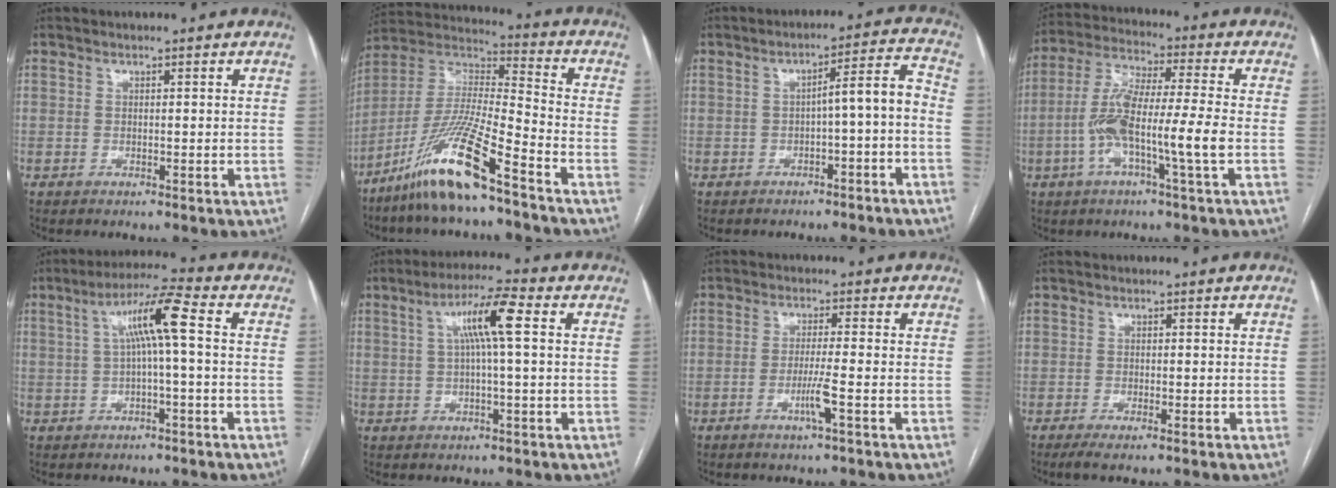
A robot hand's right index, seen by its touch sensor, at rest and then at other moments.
{"total": 15.7, "force": [-10.1, 0.6, 11.9], "torque": [-0.254, -0.019, -0.193]}
{"total": 6.1, "force": [-2.0, 0.7, 5.7], "torque": [-0.077, 0.029, -0.026]}
{"total": 11.9, "force": [-2.9, 0.3, 11.5], "torque": [-0.235, 0.009, -0.063]}
{"total": 7.8, "force": [1.1, 0.0, 7.7], "torque": [-0.137, 0.023, 0.020]}
{"total": 7.6, "force": [1.8, 0.2, 7.4], "torque": [-0.137, 0.017, 0.031]}
{"total": 3.9, "force": [-1.5, -0.6, 3.6], "torque": [-0.069, -0.008, -0.031]}
{"total": 2.1, "force": [-1.4, 0.1, 1.6], "torque": [-0.026, -0.005, -0.024]}